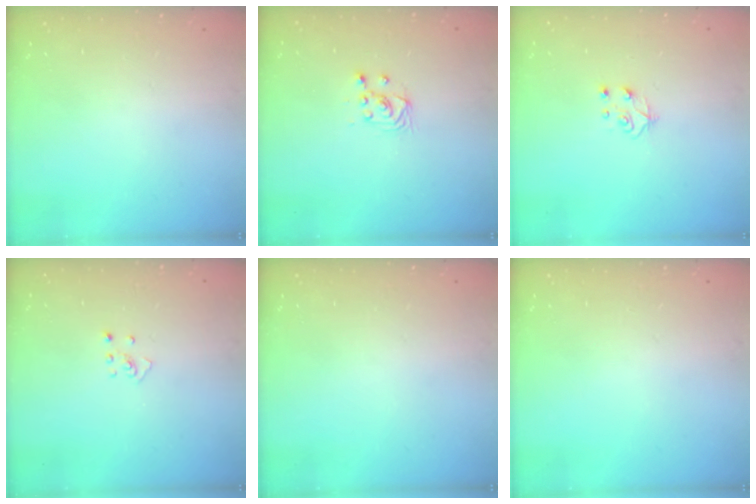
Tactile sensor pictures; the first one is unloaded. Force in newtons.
{"total": 3.1, "press": 2.8, "slide": 1.3}
{"total": 5.6, "press": 5.6, "slide": 0.5}
{"total": 3.6, "press": 3.6, "slide": 0.4}
{"total": 0.0}
{"total": 0.0}